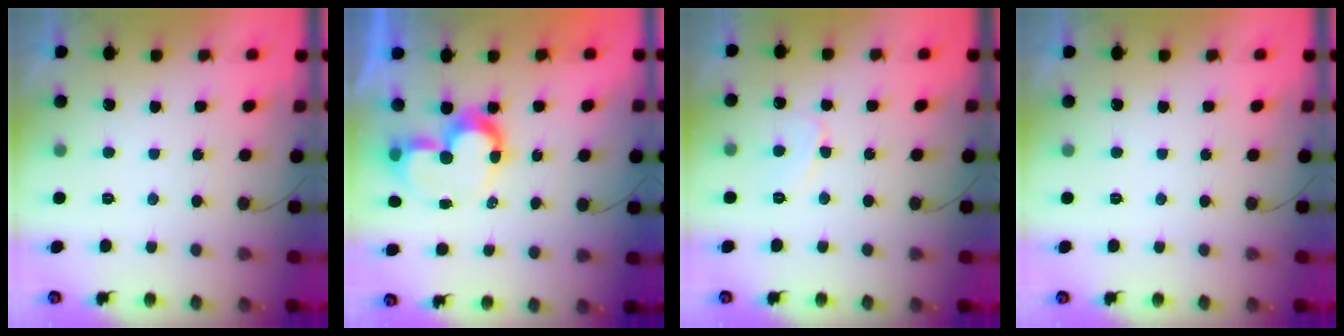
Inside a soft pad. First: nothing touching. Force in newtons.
{"total": 10.3, "press": 10.3, "slide": 0.6}
{"total": 4.9, "press": 4.8, "slide": 0.3}
{"total": 0.0}